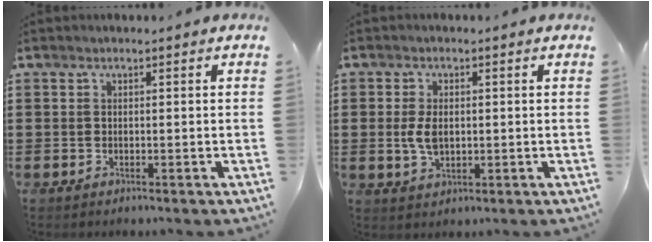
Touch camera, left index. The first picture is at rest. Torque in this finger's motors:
{"motor_torque": [1.02, 0.58, 0.50, 0.10]}